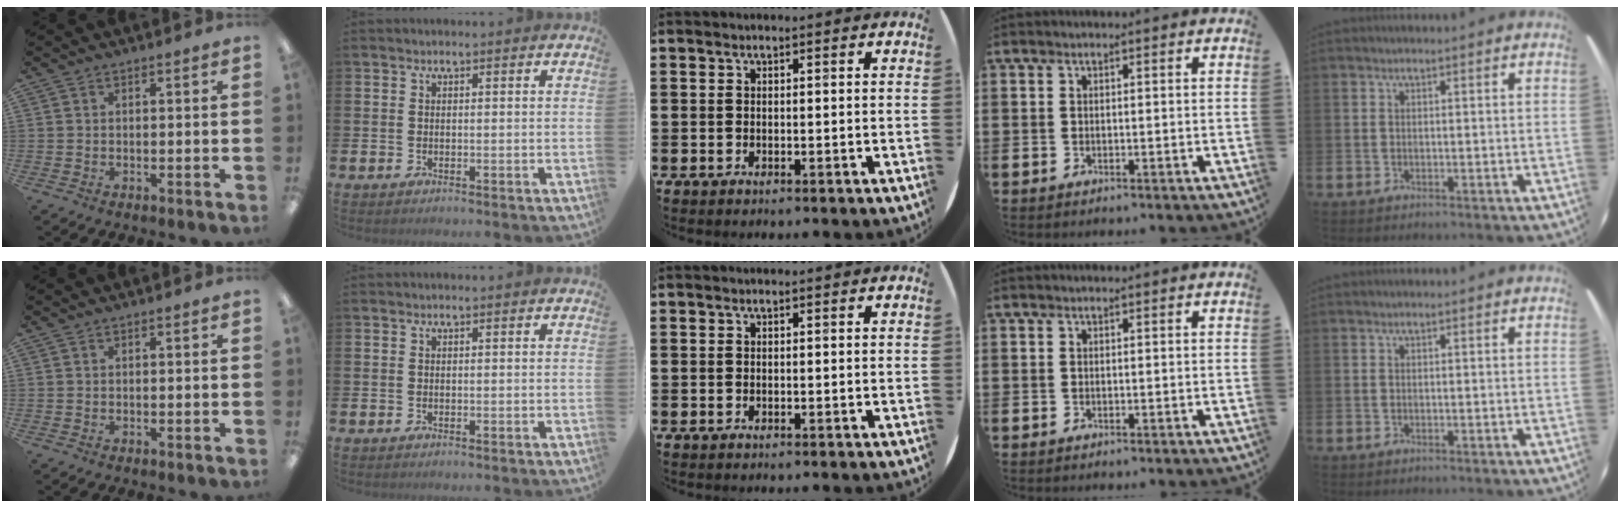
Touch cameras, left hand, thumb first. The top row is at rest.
{}